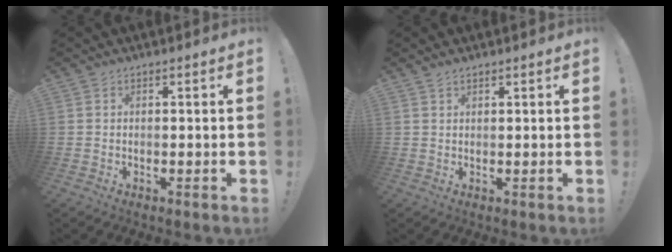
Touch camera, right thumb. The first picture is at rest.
{"total": 1.2, "force": [1.0, 0.6, 0.3], "torque": [-0.005, -0.002, 0.019]}